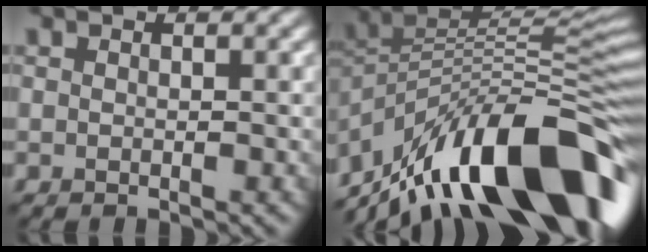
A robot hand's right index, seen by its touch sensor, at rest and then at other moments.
{"total": 14.5, "force": [-6.8, 6.1, 11.3], "torque": [-0.182, 0.031, -0.123]}